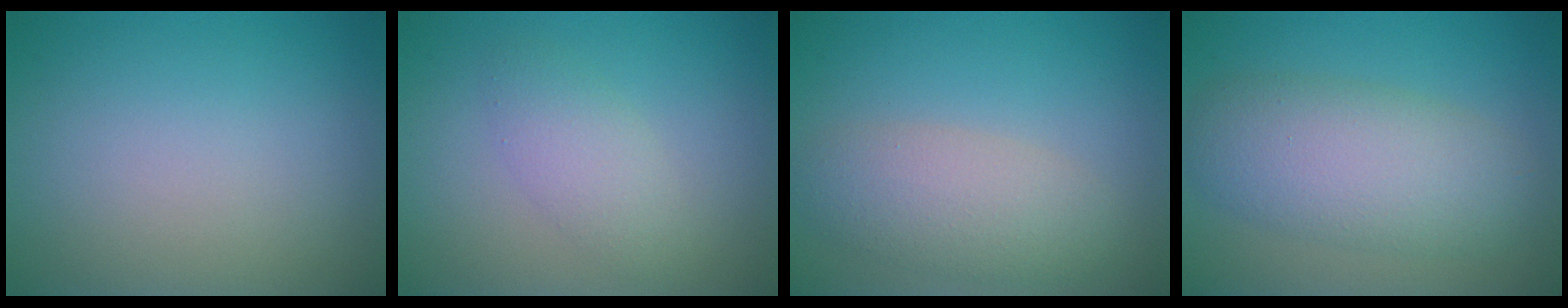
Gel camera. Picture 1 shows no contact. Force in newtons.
{"total": 2.5, "press": 2.5, "slide": 0.2}
{"total": 4.2, "press": 4.2, "slide": 0.3}
{"total": 6.4, "press": 6.4, "slide": 0.5}